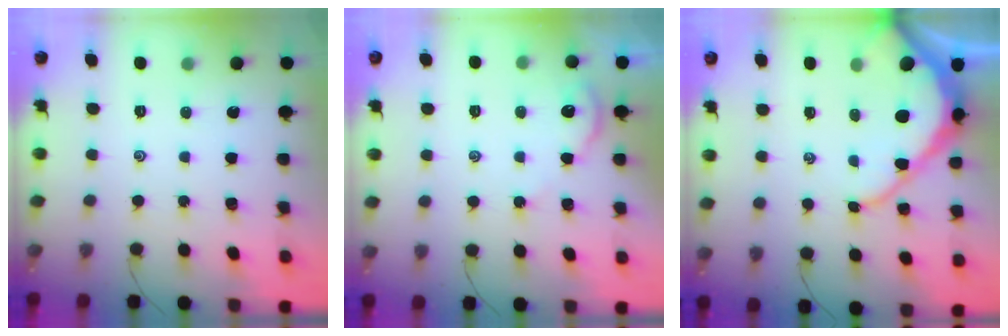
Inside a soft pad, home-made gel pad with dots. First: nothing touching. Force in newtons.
{"total": 2.7, "press": 2.7, "slide": 0.4}
{"total": 10.2, "press": 10.1, "slide": 1.1}